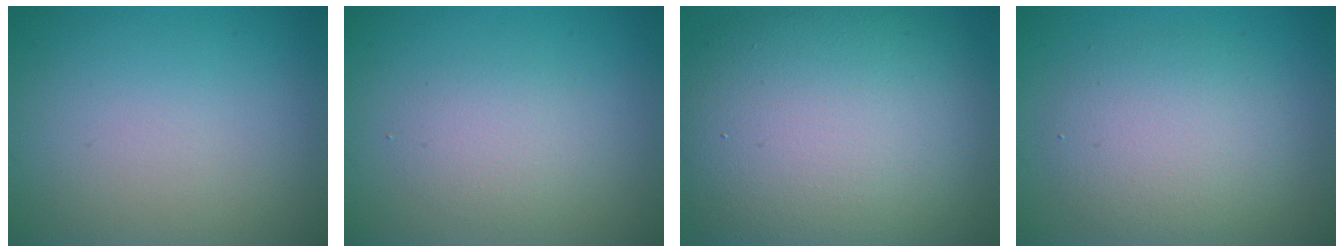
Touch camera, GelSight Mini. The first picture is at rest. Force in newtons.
{"total": 2.0, "press": 2.0, "slide": 0.1}
{"total": 14.3, "press": 14.3, "slide": 0.9}
{"total": 4.5, "press": 4.5, "slide": 0.4}